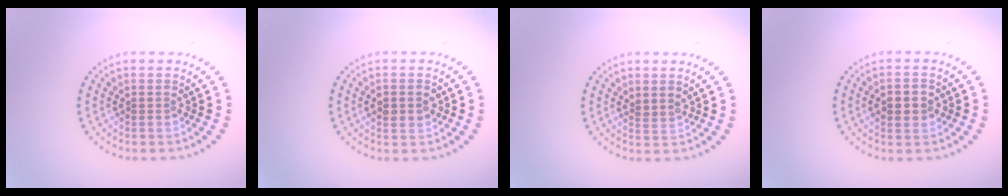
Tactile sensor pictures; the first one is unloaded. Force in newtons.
{"total": 2.3, "press": 2.3, "slide": 0.2}
{"total": 0.9, "press": 0.5, "slide": 0.8}
{"total": 2.5, "press": 2.5, "slide": 0.0}